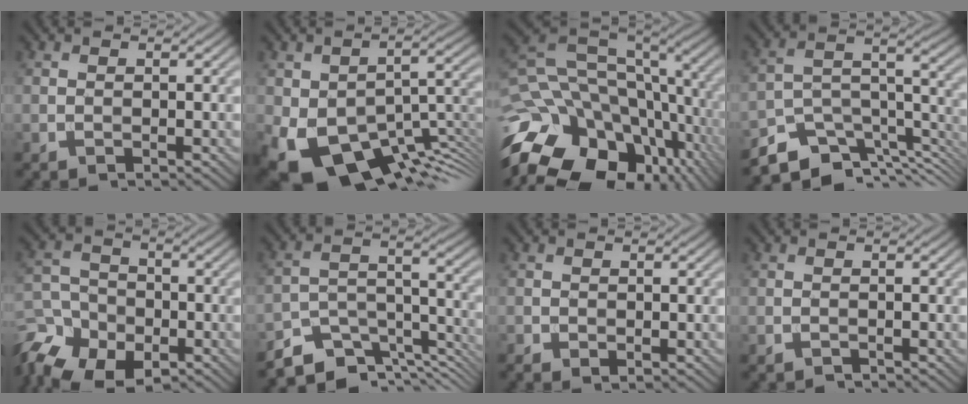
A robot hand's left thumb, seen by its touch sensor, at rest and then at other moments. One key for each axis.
{"total": 15.7, "fx": -7.3, "fy": 8.7, "fz": 10.9, "tx": -0.198, "ty": -0.038, "tz": -0.106}
{"total": 22.7, "fx": -10.8, "fy": 16.3, "fz": 11.6, "tx": -0.223, "ty": -0.048, "tz": -0.162}
{"total": 11.1, "fx": -8.9, "fy": 4.1, "fz": 5.1, "tx": -0.105, "ty": -0.011, "tz": -0.150}
{"total": 15.0, "fx": -9.6, "fy": 10.1, "fz": 5.6, "tx": -0.140, "ty": -0.059, "tz": -0.153}
{"total": 9.7, "fx": -8.2, "fy": 3.5, "fz": 3.8, "tx": -0.078, "ty": -0.010, "tz": -0.147}
{"total": 1.0, "fx": -0.4, "fy": 0.7, "fz": 0.5, "tx": -0.011, "ty": -0.006, "tz": -0.006}
{"total": 0.7, "fx": -0.6, "fy": 0.1, "fz": 0.0, "tx": 0.001, "ty": -0.002, "tz": -0.013}